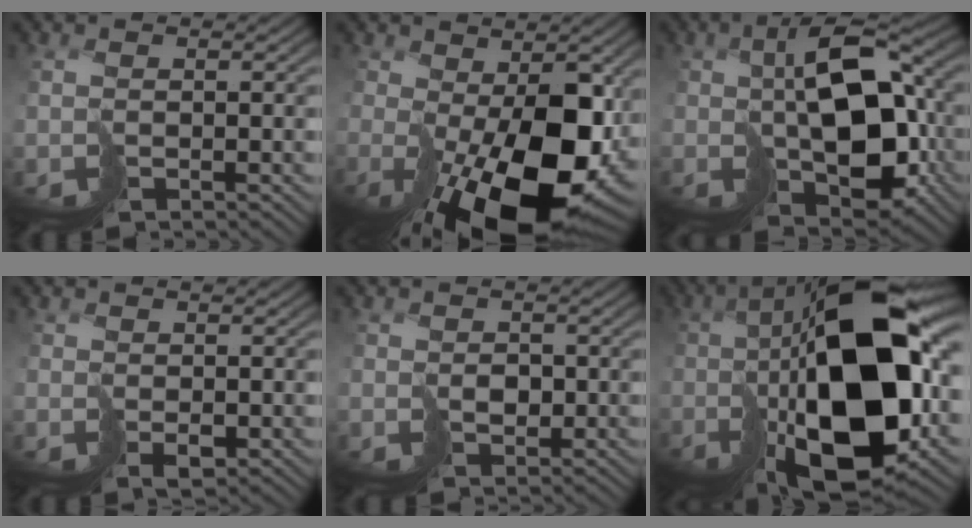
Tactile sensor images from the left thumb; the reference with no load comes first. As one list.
[{"total": 15.5, "force": [-2.1, 7.9, 13.2], "torque": [-0.183, -0.034, -0.008]}, {"total": 13.1, "force": [0.0, 7.4, 10.8], "torque": [-0.164, -0.001, 0.017]}, {"total": 0.6, "force": [0.3, 0.5, 0.2], "torque": [0.002, -0.003, 0.010]}, {"total": 1.3, "force": [0.5, 1.2, 0.0], "torque": [0.012, 0.002, 0.016]}, {"total": 19.0, "force": [-2.9, 9.0, 16.5], "torque": [-0.290, -0.010, -0.041]}]